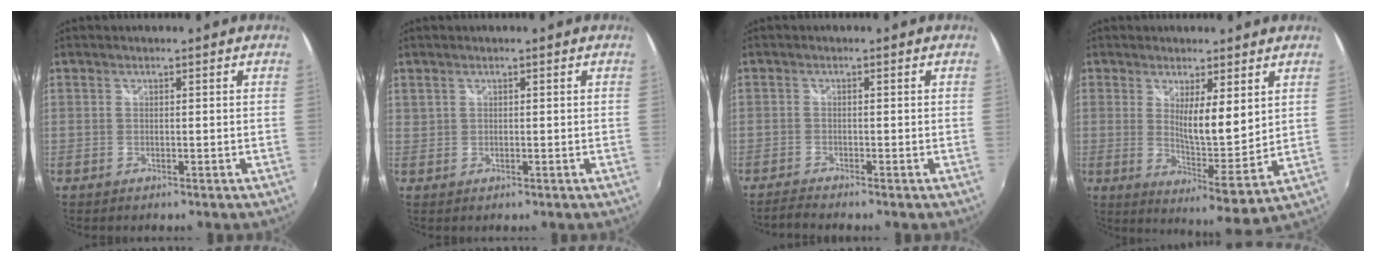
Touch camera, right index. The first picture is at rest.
{"total": 0.9, "force": [0.6, 0.6, 0.2], "torque": [-0.004, 0.002, 0.011]}
{"total": 2.3, "force": [-2.2, -0.2, 0.5], "torque": [-0.019, -0.011, -0.044]}
{"total": 9.1, "force": [2.9, 1.2, 8.5], "torque": [-0.130, -0.025, 0.049]}